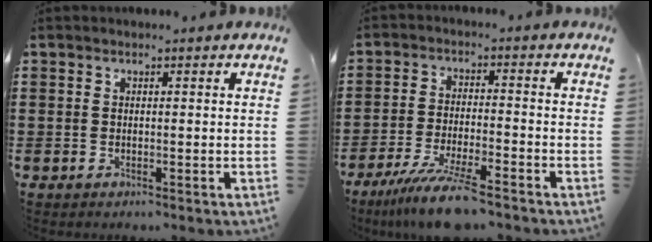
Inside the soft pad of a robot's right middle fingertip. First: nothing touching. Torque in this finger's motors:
{"motor_torque": [1.40, -0.73, 0.26, 0.21]}